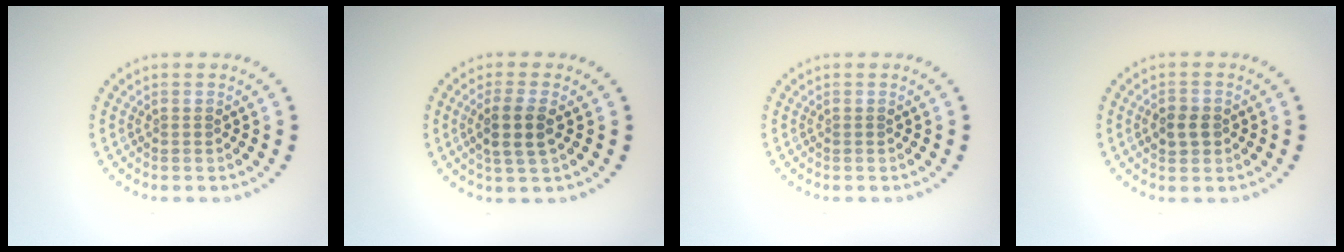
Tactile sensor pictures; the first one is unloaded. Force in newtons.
{"total": 2.8, "press": 2.5, "slide": 1.1}
{"total": 0.0}
{"total": 2.1, "press": 2.1, "slide": 0.2}